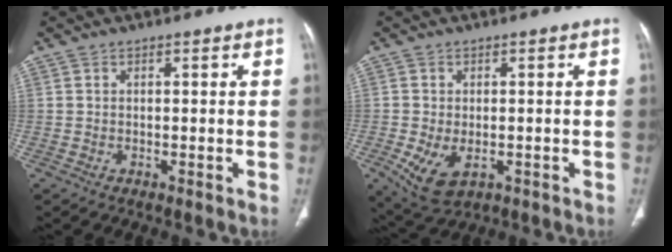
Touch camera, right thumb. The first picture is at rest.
{"total": 7.2, "force": [-1.9, 4.4, 5.3], "torque": [-0.102, -0.009, -0.019]}